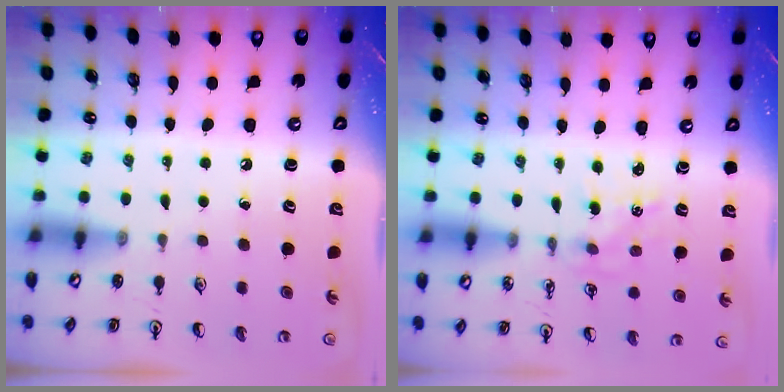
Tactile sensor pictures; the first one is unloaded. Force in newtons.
{"total": 1.0, "press": 1.0, "slide": 0.2}